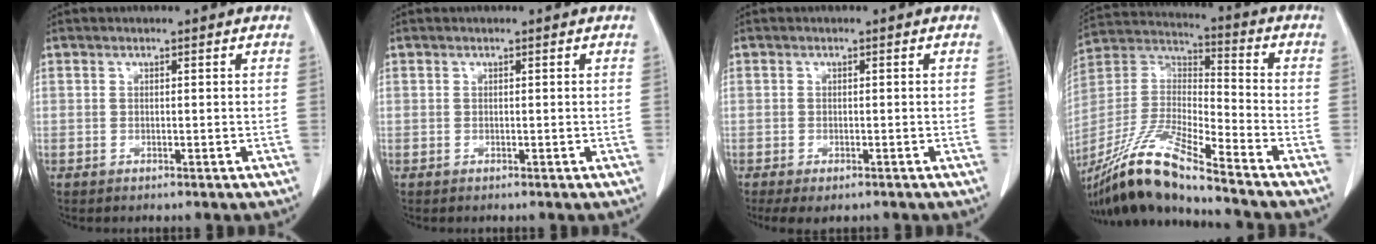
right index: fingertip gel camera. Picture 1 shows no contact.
{"total": 0.0}
{"total": 4.2, "force": [-3.1, 1.6, 2.4], "torque": [-0.037, -0.011, -0.045]}
{"total": 17.2, "force": [-14.2, 0.1, 9.7], "torque": [-0.211, -0.013, -0.272]}